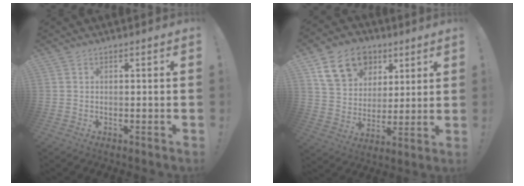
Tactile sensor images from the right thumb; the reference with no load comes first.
{"total": 16.0, "force": [7.9, 12.0, 7.1], "torque": [-0.099, -0.034, 0.152]}